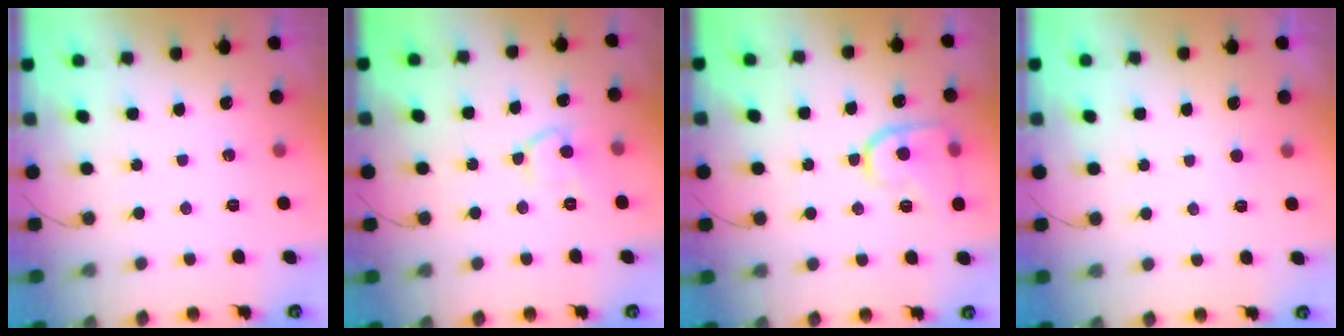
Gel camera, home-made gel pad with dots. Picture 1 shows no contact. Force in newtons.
{"total": 9.0, "press": 9.0, "slide": 0.8}
{"total": 12.5, "press": 12.5, "slide": 1.3}
{"total": 1.6, "press": 1.6, "slide": 0.2}